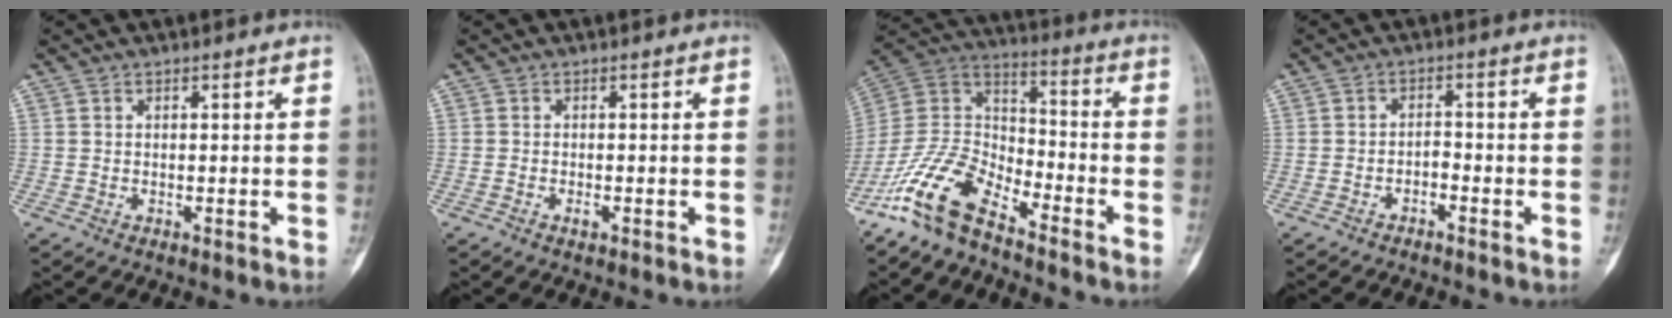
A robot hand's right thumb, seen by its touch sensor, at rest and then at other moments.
{"total": 1.0, "force": [-0.5, 0.5, 0.7], "torque": [-0.010, 0.005, -0.010]}
{"total": 14.0, "force": [-10.4, 5.4, 7.7], "torque": [-0.141, 0.077, -0.210]}
{"total": 2.1, "force": [-1.6, 1.0, 1.0], "torque": [-0.010, 0.024, -0.027]}